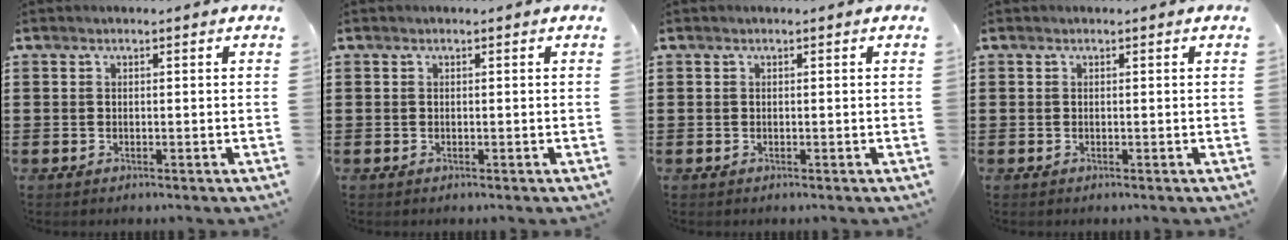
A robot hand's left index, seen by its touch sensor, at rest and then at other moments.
{"total": 0.0}
{"total": 0.0}
{"total": 0.0}